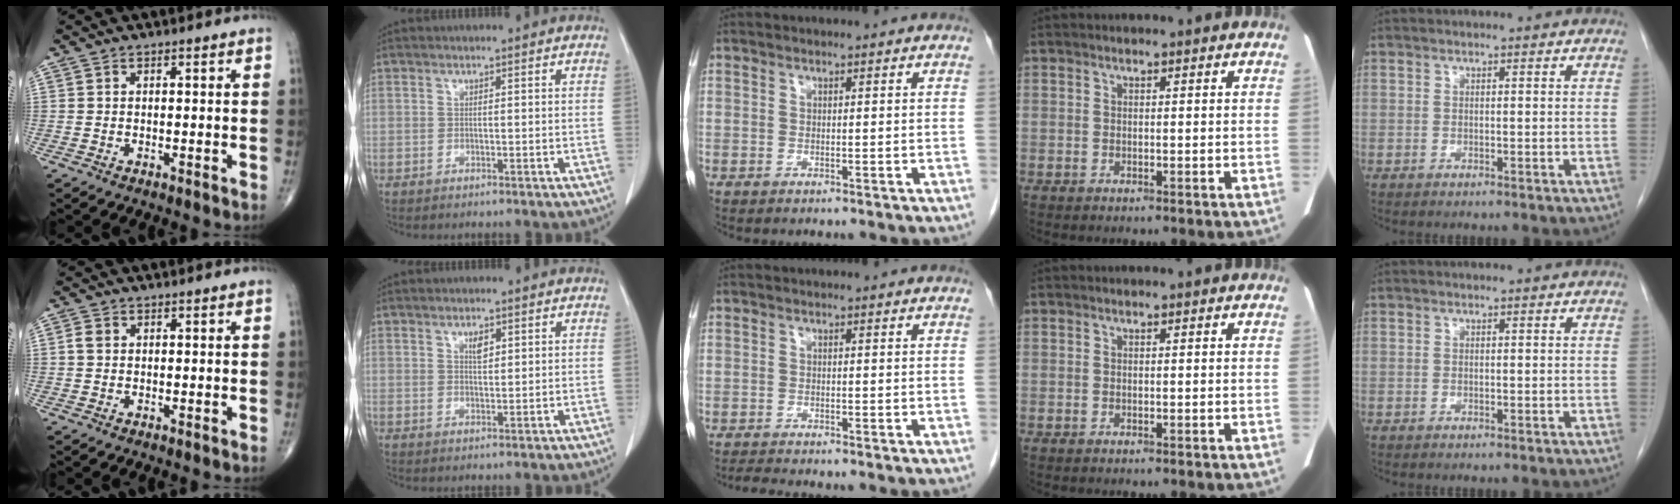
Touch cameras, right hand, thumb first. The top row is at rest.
{"thumb": {"total": 1.4, "force": [0.2, 1.1, 0.8], "torque": [-0.017, 0.004, 0.004]}, "index": {"total": 1.9, "force": [1.0, 0.8, 1.4], "torque": [-0.024, -0.003, 0.018]}, "middle": {"total": 2.0, "force": [-1.9, -0.3, 0.5], "torque": [-0.015, -0.010, -0.035]}}